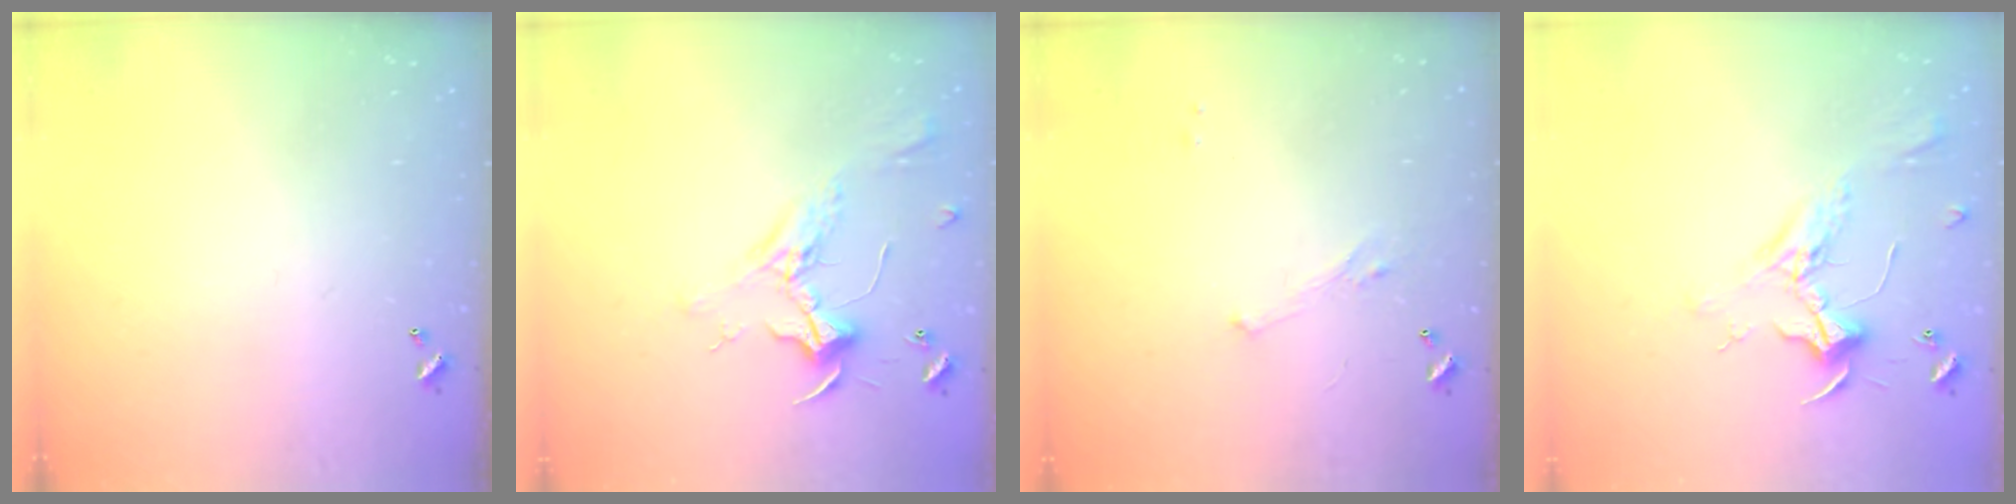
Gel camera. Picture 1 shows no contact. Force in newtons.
{"total": 2.3, "press": 2.2, "slide": 0.9}
{"total": 1.4, "press": 1.3, "slide": 0.6}
{"total": 2.3, "press": 2.2, "slide": 0.9}